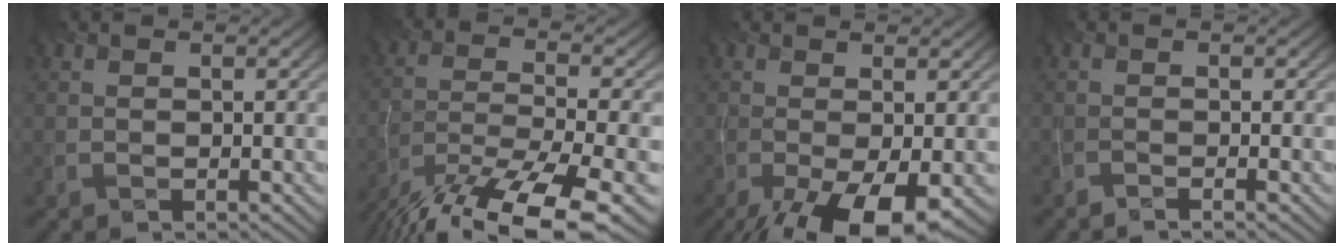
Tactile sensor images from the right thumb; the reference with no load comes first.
{"total": 15.2, "force": [-12.6, 2.7, 8.1], "torque": [-0.145, -0.030, -0.208]}
{"total": 10.1, "force": [-4.7, 3.1, 8.4], "torque": [-0.129, -0.008, -0.075]}
{"total": 1.1, "force": [-1.0, -0.4, 0.1], "torque": [0.003, -0.003, -0.024]}